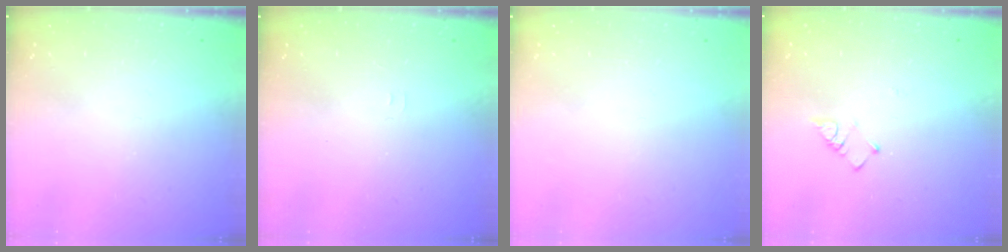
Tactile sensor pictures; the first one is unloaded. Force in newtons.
{"total": 3.4, "press": 3.3, "slide": 0.4}
{"total": 1.7, "press": 1.7, "slide": 0.1}
{"total": 2.6, "press": 2.6, "slide": 0.5}